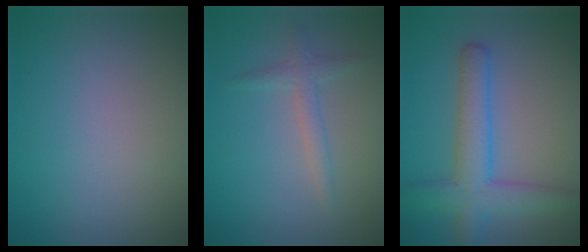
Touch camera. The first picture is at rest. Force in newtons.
{"total": 1.7, "press": 1.7, "slide": 0.1}
{"total": 4.9, "press": 4.9, "slide": 0.3}